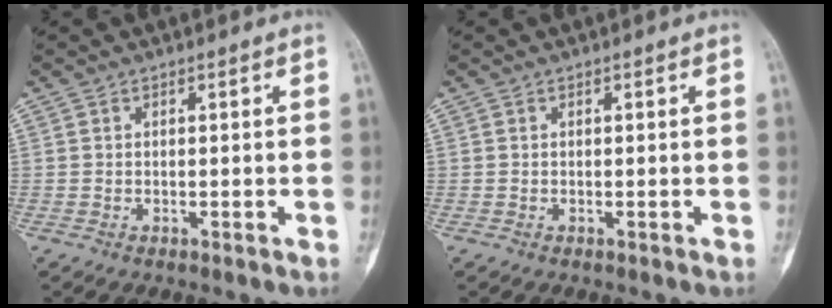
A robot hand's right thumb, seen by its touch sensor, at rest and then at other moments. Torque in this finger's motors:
{"motor_torque": [0.00, 0.00, 0.12, 0.11, 0.08]}